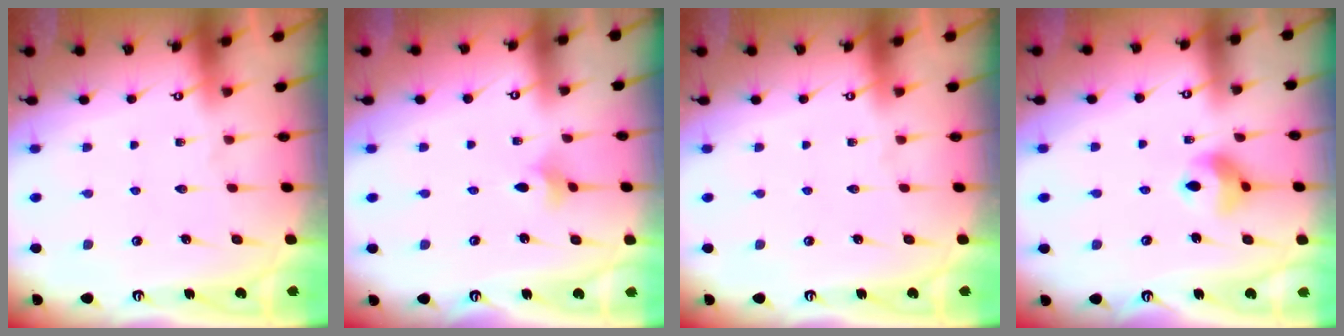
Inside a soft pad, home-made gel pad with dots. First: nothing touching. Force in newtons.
{"total": 2.1, "press": 2.1, "slide": 0.5}
{"total": 0.0}
{"total": 9.1, "press": 9.0, "slide": 1.0}